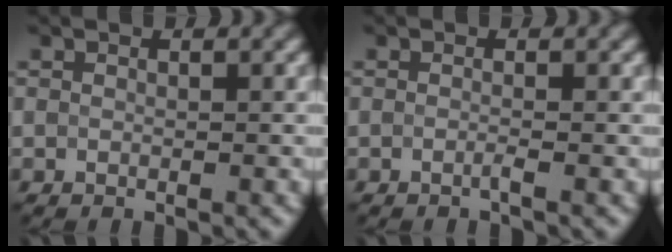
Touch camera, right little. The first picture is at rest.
{"total": 1.0, "force": [-0.9, -0.3, -0.2], "torque": [0.000, -0.004, -0.015]}